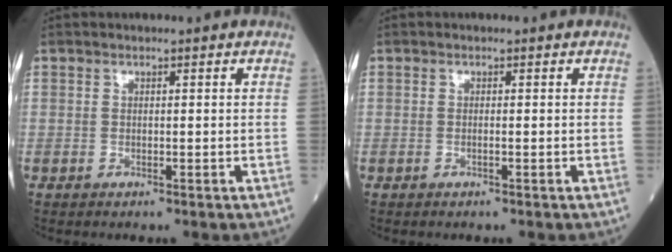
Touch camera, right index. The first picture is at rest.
{"total": 0.0}